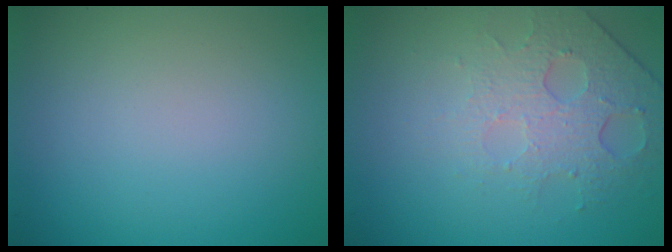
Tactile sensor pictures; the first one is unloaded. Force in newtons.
{"total": 4.8, "press": 3.2, "slide": 3.6}